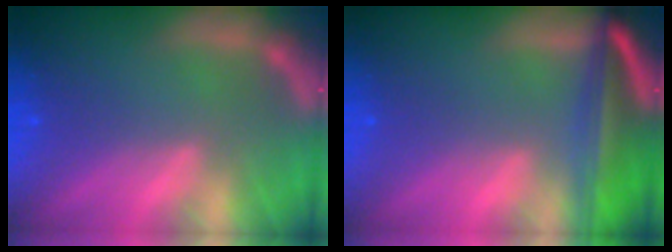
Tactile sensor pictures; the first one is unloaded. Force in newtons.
{"total": 9.6}